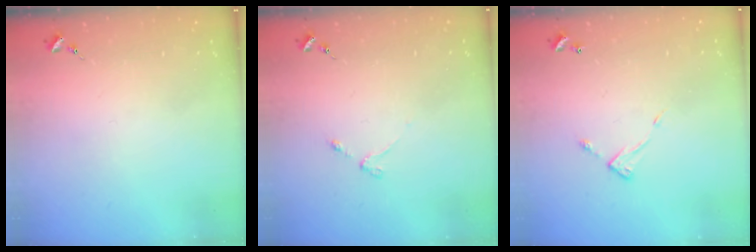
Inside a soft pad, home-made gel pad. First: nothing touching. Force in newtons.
{"total": 3.0, "press": 2.9, "slide": 0.5}
{"total": 5.1, "press": 5.1, "slide": 0.4}